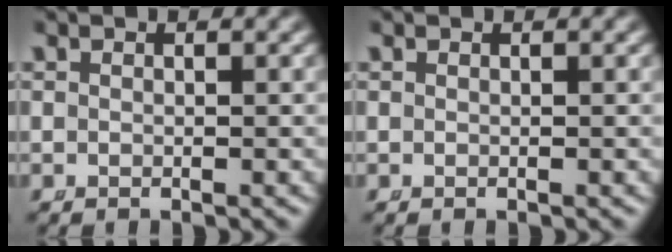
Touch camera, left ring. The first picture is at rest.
{"total": 0.0}